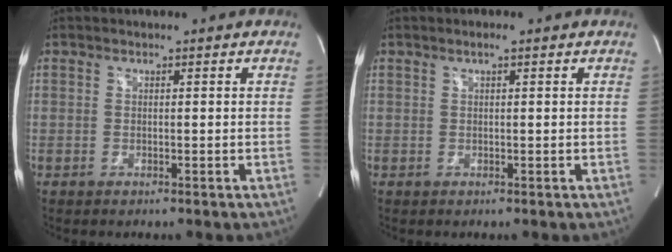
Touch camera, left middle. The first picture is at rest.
{"total": 1.0, "force": [0.6, 0.1, 0.8], "torque": [-0.016, 0.004, 0.008]}